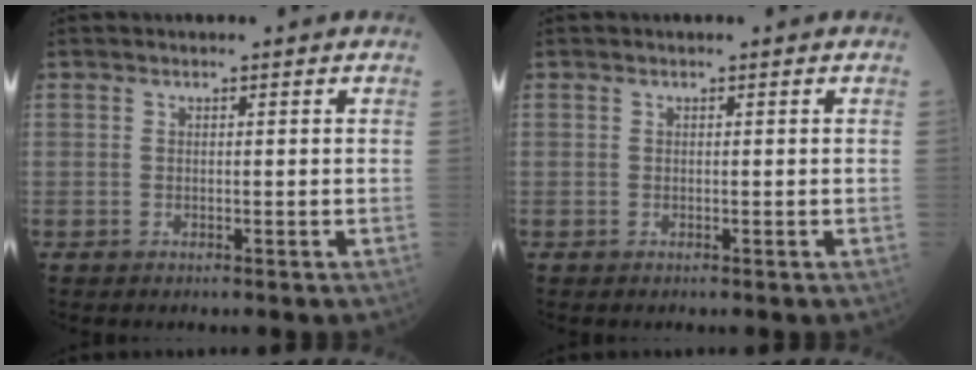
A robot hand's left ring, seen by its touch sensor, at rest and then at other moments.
{"total": 0.0}